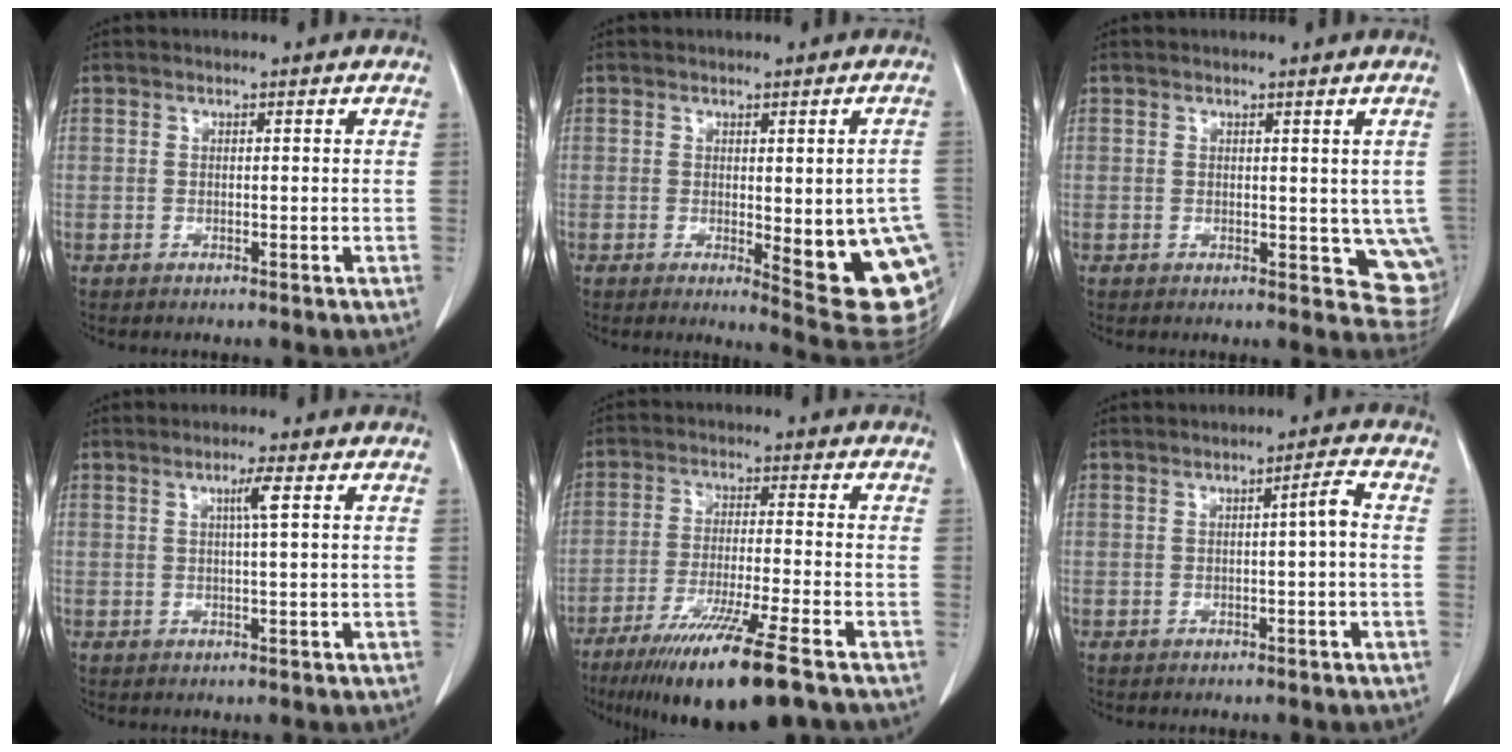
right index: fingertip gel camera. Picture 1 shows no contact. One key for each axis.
{"total": 14.3, "fx": -2.8, "fy": 3.6, "fz": 13.6, "tx": -0.112, "ty": -0.006, "tz": -0.016}
{"total": 6.4, "fx": 0.4, "fy": 3.7, "fz": 5.3, "tx": -0.042, "ty": -0.010, "tz": 0.009}
{"total": 2.4, "fx": 0.8, "fy": -0.4, "fz": 2.3, "tx": -0.042, "ty": -0.001, "tz": 0.013}
{"total": 14.1, "fx": -9.6, "fy": -0.4, "fz": 10.3, "tx": -0.180, "ty": -0.047, "tz": -0.161}
{"total": 2.3, "fx": -0.1, "fy": 0.0, "fz": 2.3, "tx": -0.032, "ty": 0.004, "tz": -0.002}